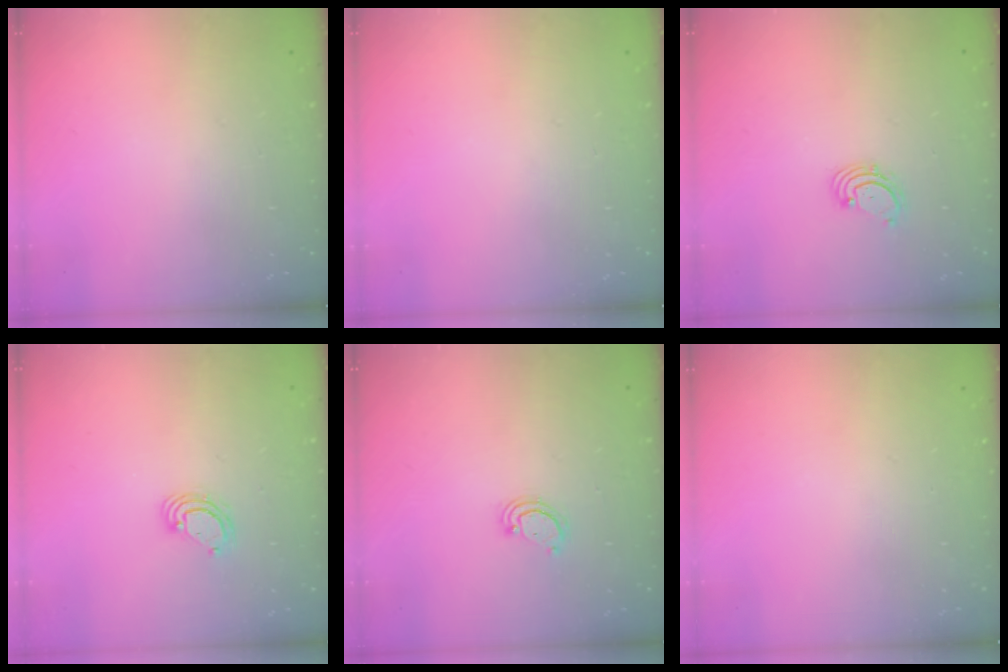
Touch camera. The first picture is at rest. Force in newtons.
{"total": 0.0}
{"total": 1.6, "press": 1.6, "slide": 0.2}
{"total": 3.9, "press": 3.9, "slide": 0.1}
{"total": 2.3, "press": 2.3, "slide": 0.3}
{"total": 0.0}